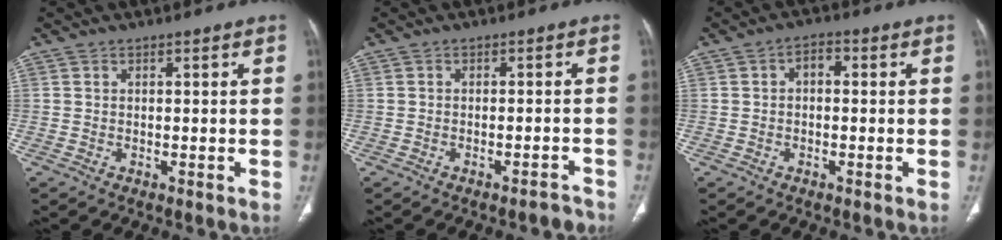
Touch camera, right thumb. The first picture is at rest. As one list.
[{"total": 2.9, "force": [-2.5, 0.8, 1.2], "torque": [-0.014, 0.017, -0.027]}, {"total": 2.7, "force": [0.1, 1.7, 2.1], "torque": [-0.025, 0.012, -0.005]}]